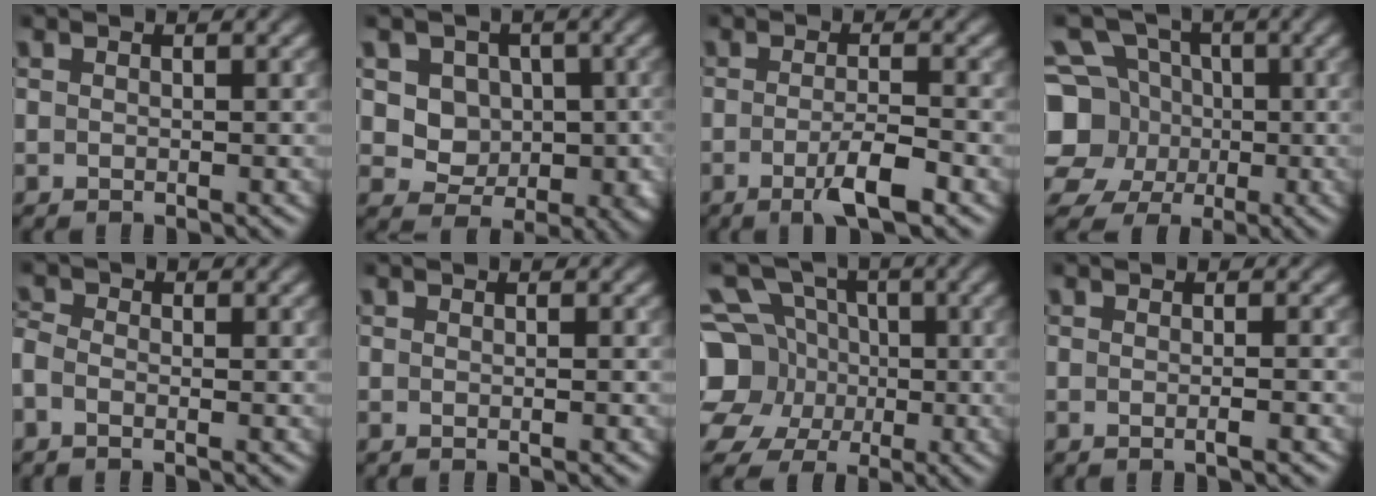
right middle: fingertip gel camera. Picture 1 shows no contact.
{"total": 6.3, "force": [0.8, 5.3, 3.3], "torque": [-0.035, 0.003, 0.007]}
{"total": 3.7, "force": [-1.6, 0.7, 3.3], "torque": [-0.059, -0.003, -0.030]}
{"total": 9.4, "force": [-1.1, 8.6, 3.6], "torque": [-0.093, 0.016, -0.053]}
{"total": 1.7, "force": [-0.9, 0.9, 1.1], "torque": [-0.028, -0.003, -0.026]}
{"total": 1.0, "force": [-0.2, 0.3, 0.9], "torque": [-0.008, -0.005, -0.007]}
{"total": 12.6, "force": [-1.9, 11.6, 4.6], "torque": [-0.134, 0.010, -0.055]}
{"total": 2.0, "force": [-0.4, 0.7, 1.8], "torque": [0.000, -0.004, -0.021]}